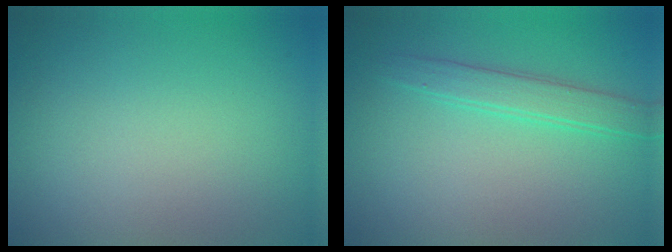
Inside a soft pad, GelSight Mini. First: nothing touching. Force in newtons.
{"total": 2.5, "press": 2.5, "slide": 0.1}